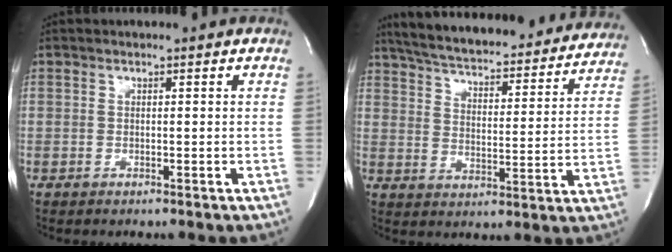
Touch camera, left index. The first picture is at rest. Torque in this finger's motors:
{"motor_torque": [0.72, -1.02, 0.31, 0.14]}